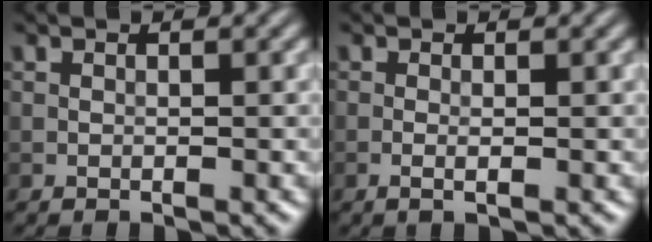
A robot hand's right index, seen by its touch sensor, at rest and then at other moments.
{"total": 1.0, "force": [-0.2, 0.1, 0.9], "torque": [-0.017, -0.003, -0.004]}